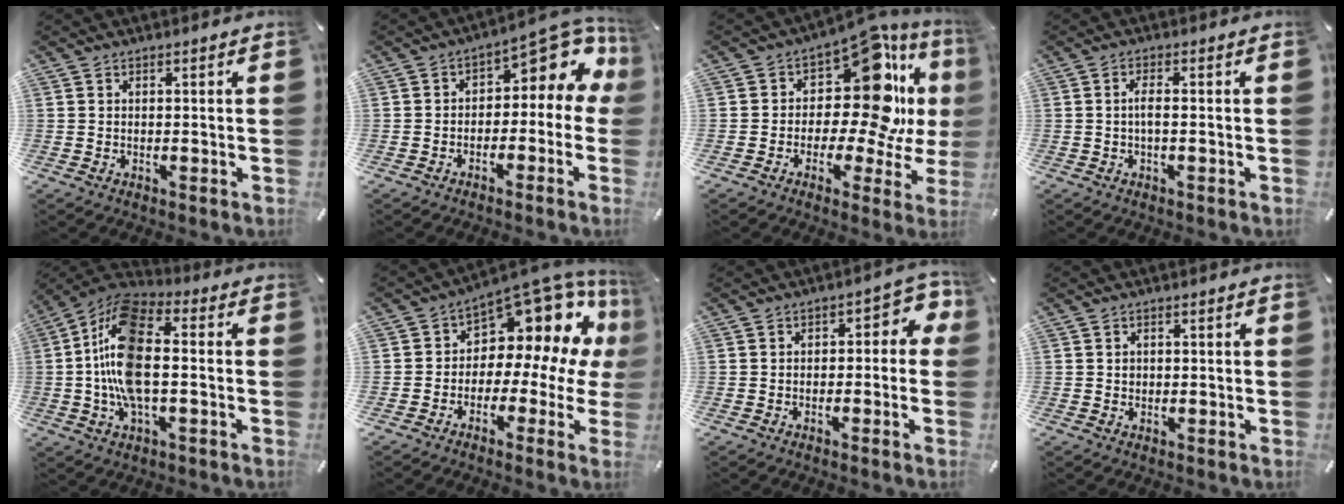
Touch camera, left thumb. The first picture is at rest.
{"total": 8.6, "force": [3.7, 4.7, 6.1], "torque": [-0.075, -0.036, 0.062]}
{"total": 19.2, "force": [6.3, 10.6, 14.6], "torque": [-0.214, -0.059, 0.101]}
{"total": 2.7, "force": [-0.4, 0.5, 2.6], "torque": [-0.049, 0.000, -0.008]}
{"total": 16.7, "force": [-0.6, 8.2, 14.5], "torque": [-0.305, 0.002, -0.014]}
{"total": 14.2, "force": [7.4, 8.4, 8.7], "torque": [-0.126, -0.075, 0.124]}
{"total": 5.3, "force": [-0.5, 3.6, 3.9], "torque": [-0.052, 0.010, -0.017]}
{"total": 0.7, "force": [0.1, 0.7, 0.3], "torque": [-0.006, 0.003, 0.000]}